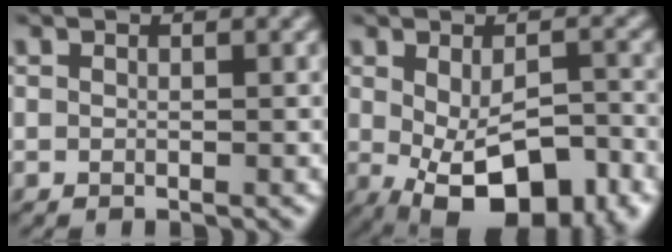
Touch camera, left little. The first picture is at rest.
{"total": 9.2, "force": [-3.4, 4.5, 7.3], "torque": [-0.134, -0.028, -0.037]}